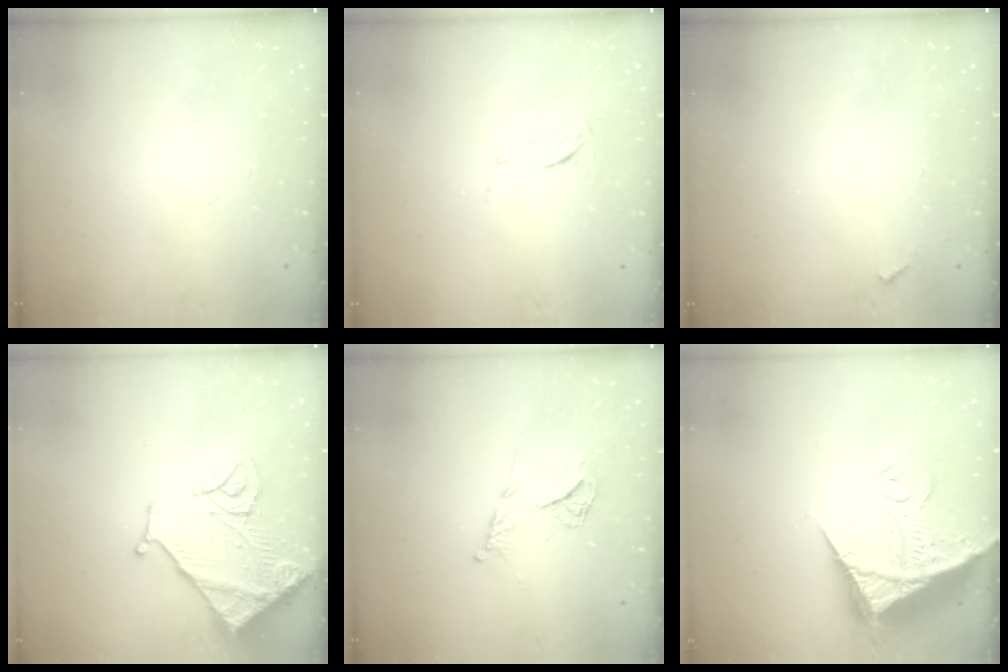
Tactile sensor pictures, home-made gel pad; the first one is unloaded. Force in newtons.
{"total": 4.0, "press": 3.7, "slide": 1.4}
{"total": 2.8, "press": 2.8, "slide": 0.1}
{"total": 16.3, "press": 16.2, "slide": 1.9}
{"total": 9.8, "press": 9.8, "slide": 0.6}
{"total": 13.9, "press": 13.9, "slide": 1.3}